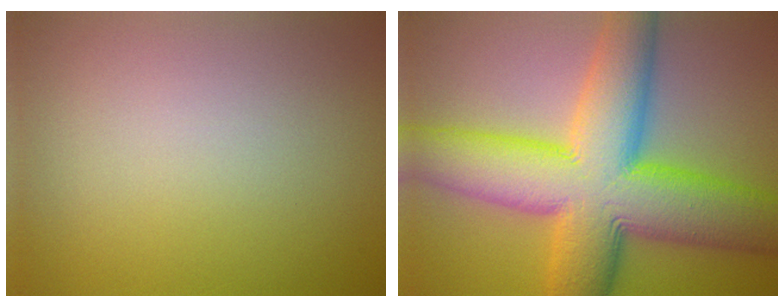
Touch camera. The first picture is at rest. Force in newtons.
{"total": 14.9, "press": 14.9, "slide": 0.3}